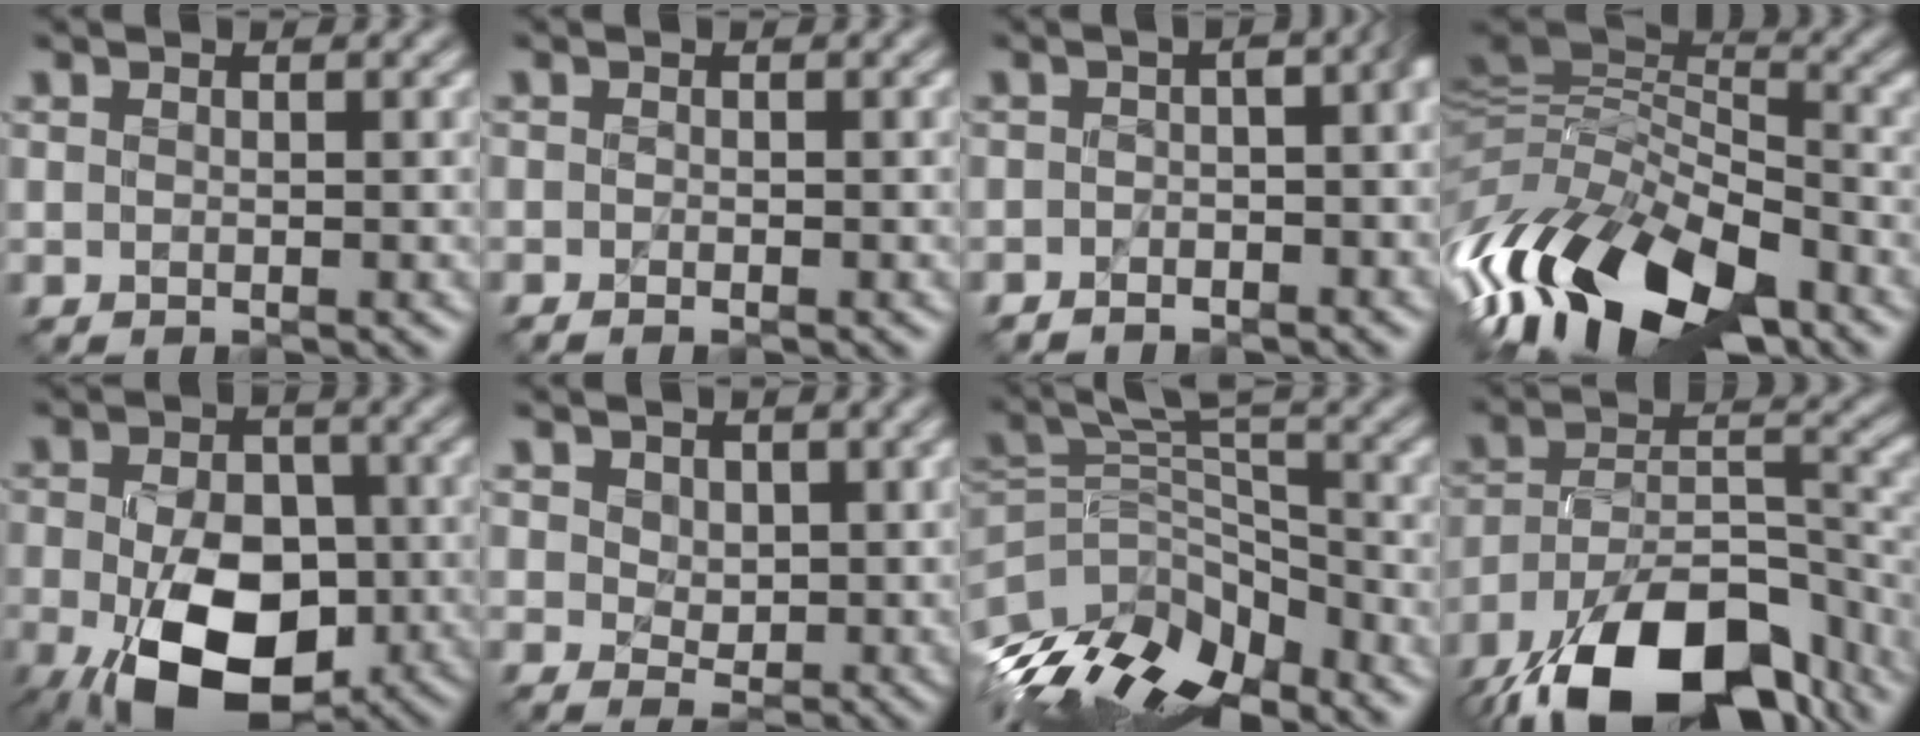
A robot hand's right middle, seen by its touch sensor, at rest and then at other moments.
{"total": 0.8, "force": [-0.5, 0.3, 0.6], "torque": [-0.001, -0.006, -0.006]}
{"total": 5.0, "force": [-2.1, 2.1, 4.0], "torque": [-0.038, -0.006, -0.031]}
{"total": 13.9, "force": [-8.6, 5.8, 9.2], "torque": [-0.193, 0.012, -0.163]}
{"total": 11.8, "force": [-4.0, 7.2, 8.5], "torque": [-0.153, -0.031, -0.060]}
{"total": 2.3, "force": [1.2, 1.6, 1.2], "torque": [-0.029, -0.010, 0.027]}
{"total": 11.2, "force": [-7.9, 4.8, 6.3], "torque": [-0.132, -0.006, -0.142]}
{"total": 16.3, "force": [-11.6, 7.2, 8.9], "torque": [-0.194, -0.014, -0.178]}